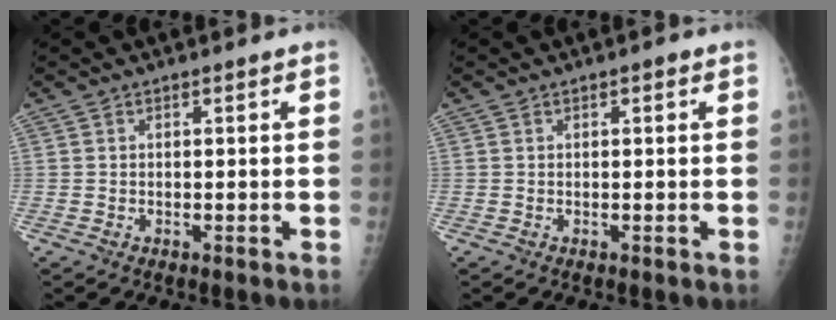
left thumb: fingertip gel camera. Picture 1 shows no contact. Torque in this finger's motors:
{"motor_torque": [0.19, 0.04, 0.15, 0.13, 0.01]}